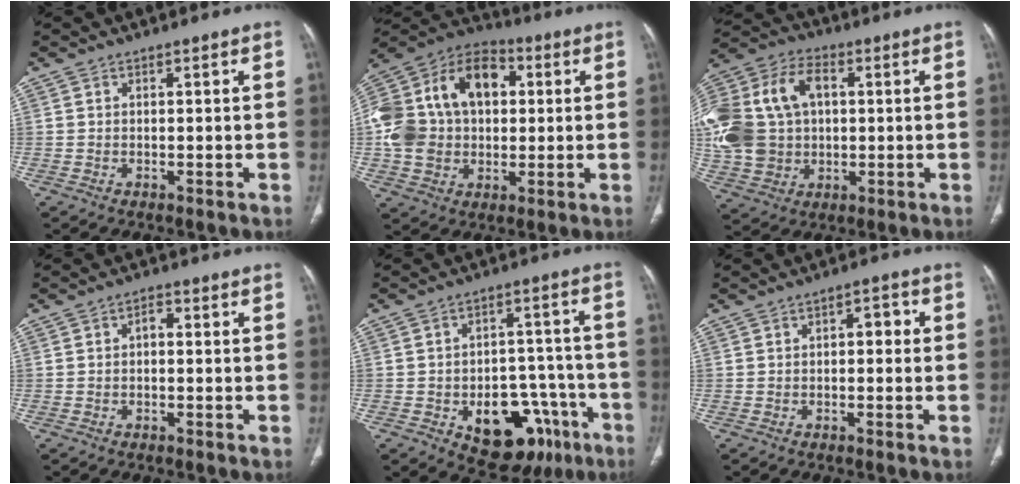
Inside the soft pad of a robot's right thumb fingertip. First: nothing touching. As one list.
[{"total": 22.6, "force": [2.2, 16.2, 15.5], "torque": [-0.292, 0.032, 0.041]}, {"total": 25.6, "force": [3.3, 19.0, 16.8], "torque": [-0.392, 0.042, 0.074]}, {"total": 1.9, "force": [-0.2, 1.2, 1.5], "torque": [-0.019, 0.008, -0.008]}, {"total": 17.3, "force": [-7.8, 10.5, 11.2], "torque": [-0.107, 0.051, -0.096]}, {"total": 3.4, "force": [0.1, 1.9, 2.8], "torque": [-0.023, 0.014, -0.007]}]